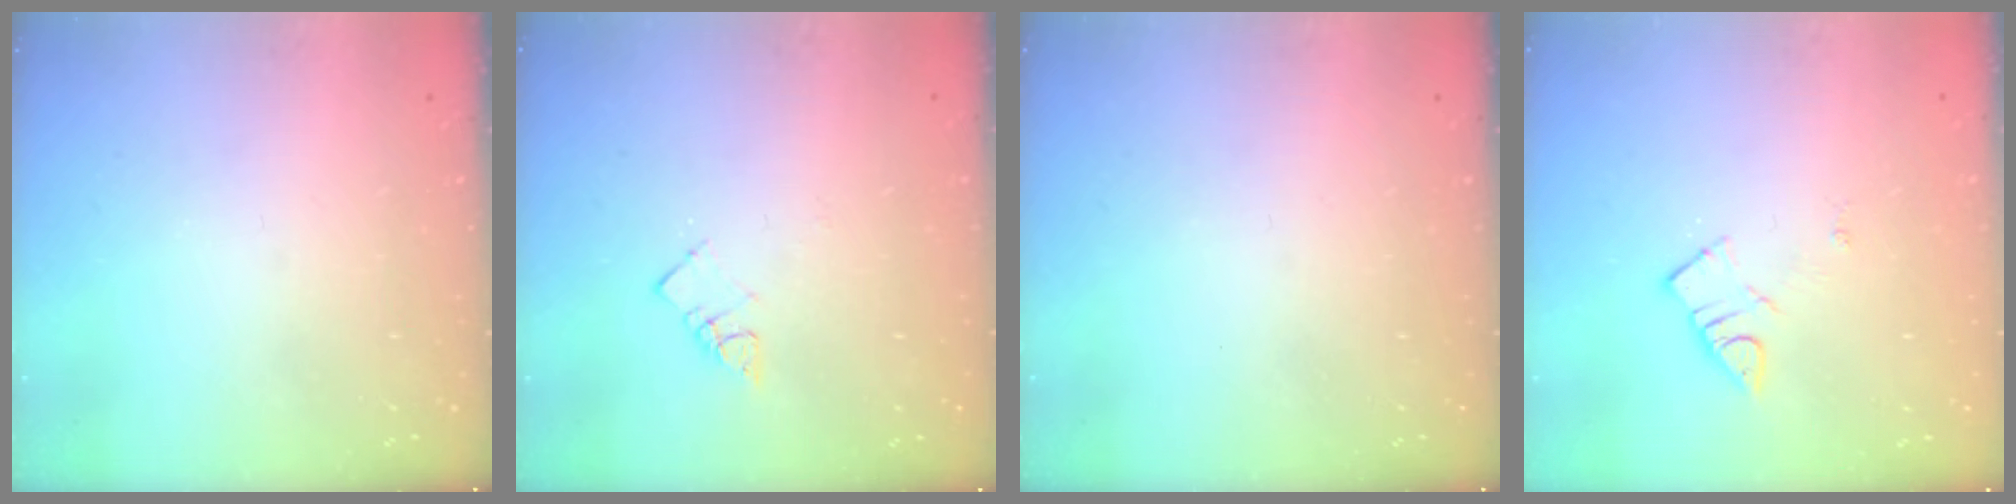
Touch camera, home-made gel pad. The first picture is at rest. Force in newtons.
{"total": 3.3, "press": 3.3, "slide": 0.4}
{"total": 0.0}
{"total": 3.8, "press": 3.8, "slide": 0.5}